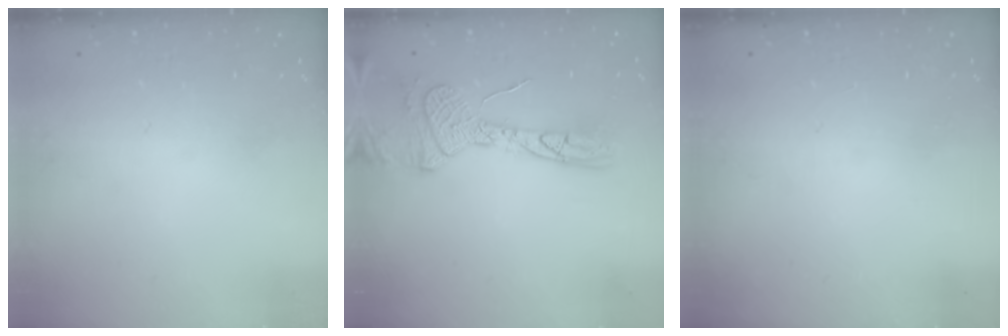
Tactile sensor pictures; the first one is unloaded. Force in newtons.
{"total": 14.2, "press": 14.2, "slide": 1.3}
{"total": 0.0}